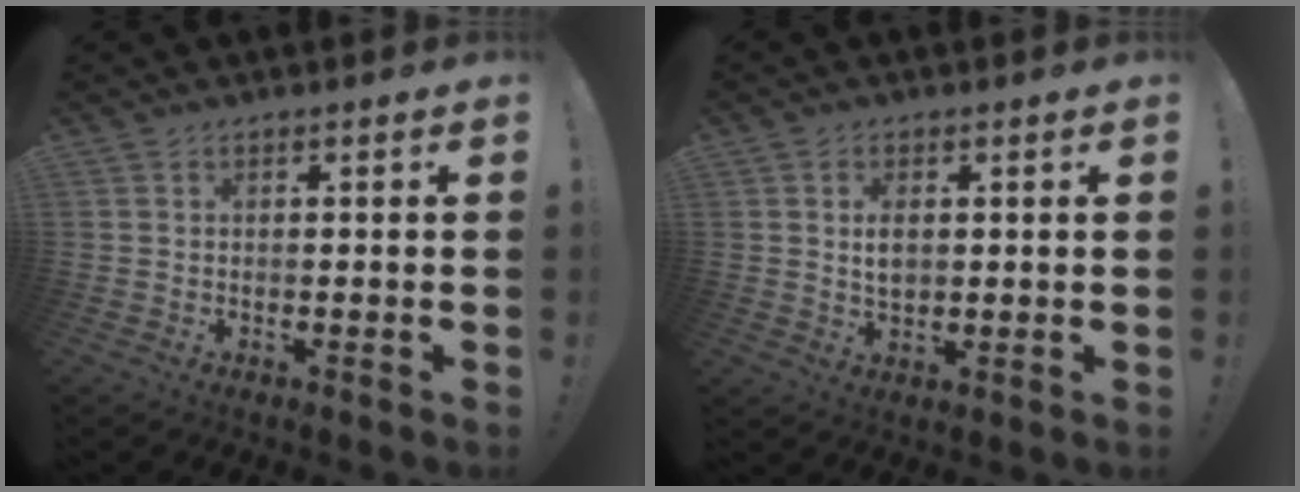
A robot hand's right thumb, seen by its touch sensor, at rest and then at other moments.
{"total": 4.3, "force": [0.9, 2.8, 3.1], "torque": [-0.044, 0.000, 0.012]}